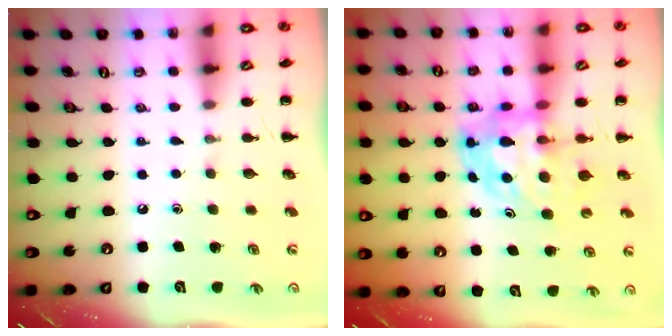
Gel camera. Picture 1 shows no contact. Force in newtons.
{"total": 6.5, "press": 6.3, "slide": 1.7}